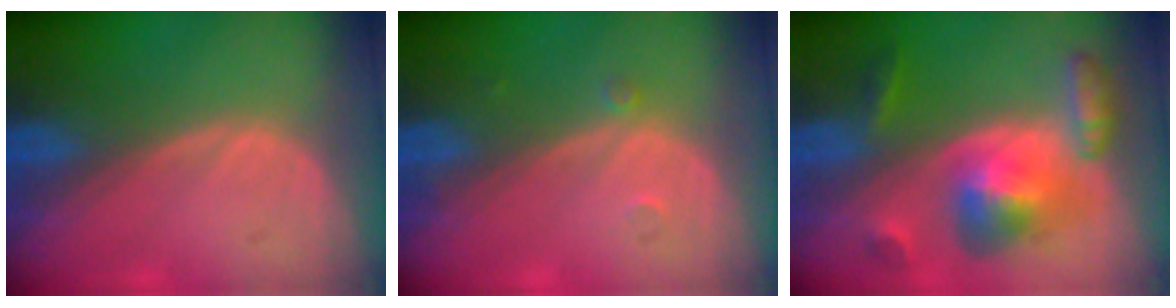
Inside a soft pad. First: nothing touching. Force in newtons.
{"total": 0.8, "press": 0.8, "slide": 0.1}
{"total": 8.3, "press": 8.2, "slide": 0.6}